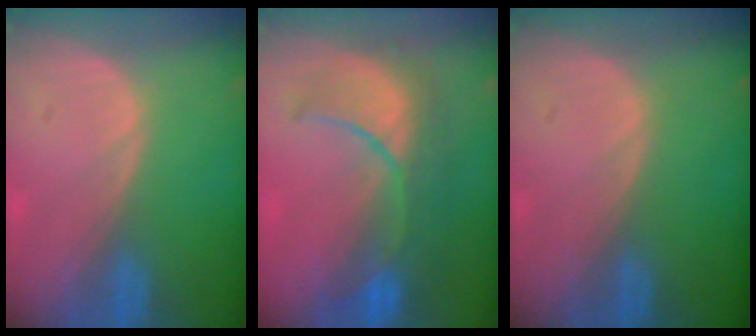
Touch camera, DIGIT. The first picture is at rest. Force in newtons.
{"total": 10.1, "press": 8.9, "slide": 4.7}
{"total": 0.0}